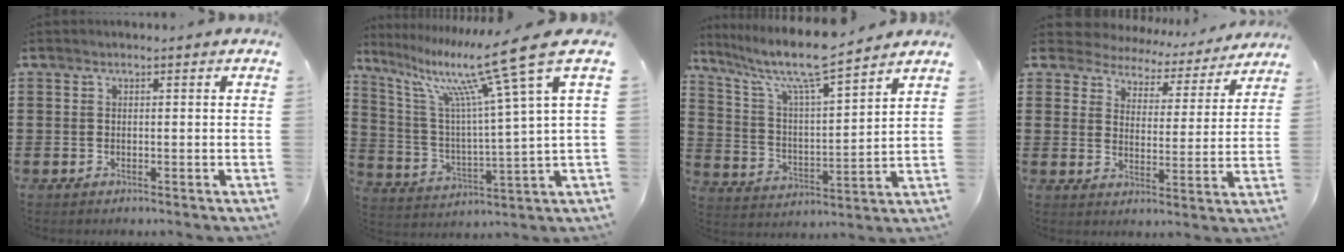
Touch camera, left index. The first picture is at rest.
{"total": 14.9, "force": [9.9, 0.5, 11.2], "torque": [-0.225, -0.058, 0.149]}
{"total": 9.4, "force": [7.8, 0.7, 5.2], "torque": [-0.130, -0.045, 0.129]}
{"total": 4.8, "force": [4.7, 0.9, -0.3], "torque": [-0.028, -0.035, 0.078]}